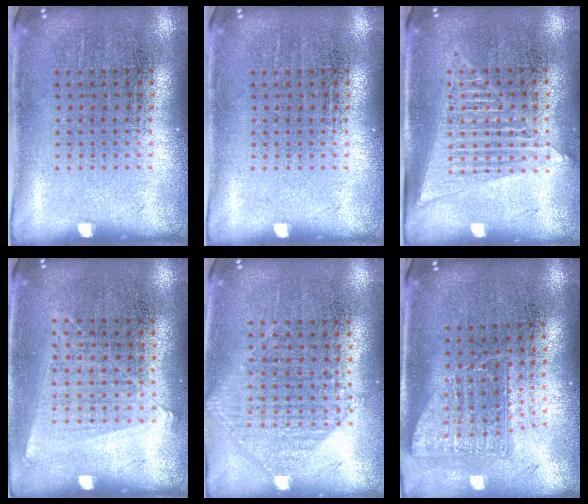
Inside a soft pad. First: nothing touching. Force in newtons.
{"total": 0.0}
{"total": 1.6, "press": 1.5, "slide": 0.6}
{"total": 1.0, "press": 0.9, "slide": 0.4}
{"total": 0.9, "press": 0.8, "slide": 0.3}
{"total": 1.6, "press": 1.3, "slide": 1.0}